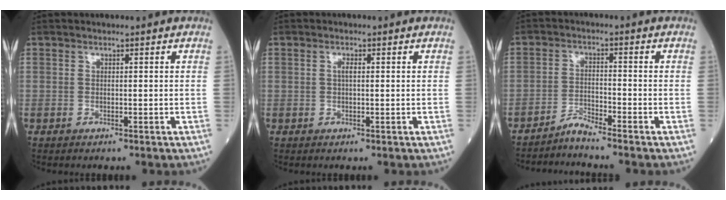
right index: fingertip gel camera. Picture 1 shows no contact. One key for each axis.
{"total": 1.1, "fx": 0.1, "fy": 0.3, "fz": 1.0, "tx": -0.022, "ty": 0.002, "tz": 0.001}
{"total": 3.1, "fx": -3.0, "fy": -0.9, "fz": 0.3, "tx": -0.008, "ty": -0.019, "tz": -0.058}